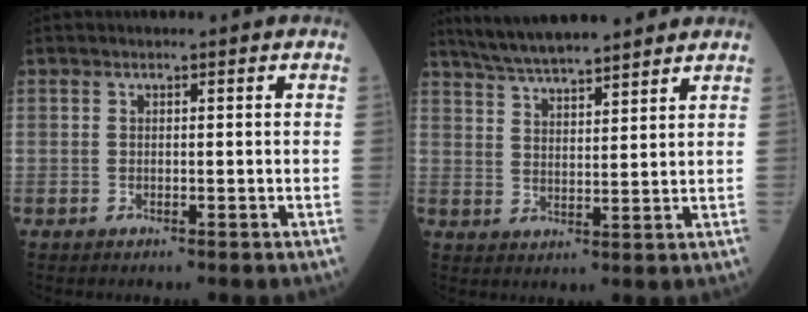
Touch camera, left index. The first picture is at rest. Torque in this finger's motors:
{"motor_torque": [0.36, -0.41, 0.18, 0.06]}